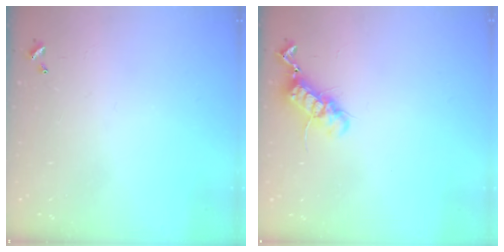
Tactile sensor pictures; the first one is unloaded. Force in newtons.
{"total": 11.8, "press": 11.8, "slide": 1.2}